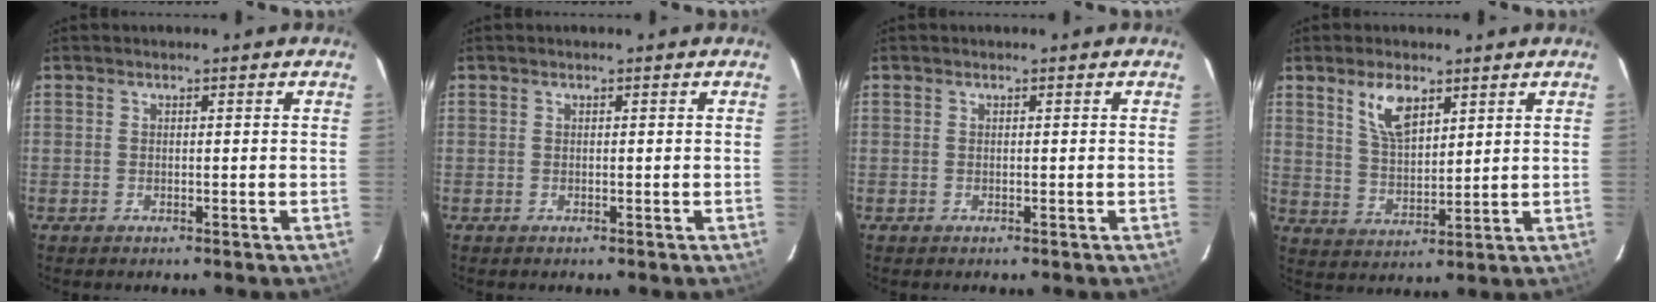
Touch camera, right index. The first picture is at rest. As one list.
[{"total": 0.0}, {"total": 0.0}, {"total": 7.5, "force": [4.3, 3.4, 5.1], "torque": [-0.095, 0.006, 0.089]}]